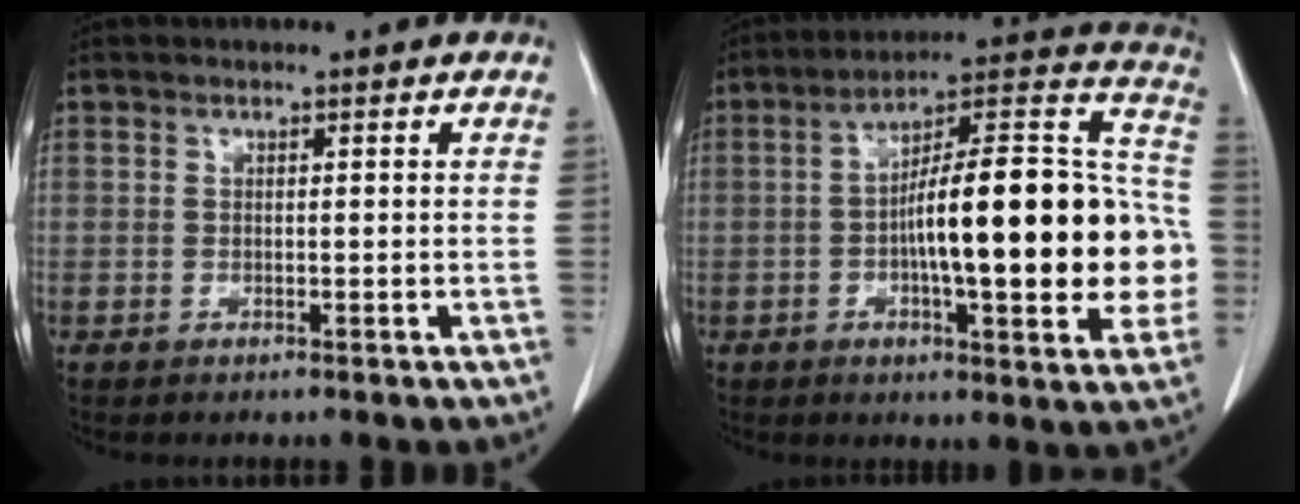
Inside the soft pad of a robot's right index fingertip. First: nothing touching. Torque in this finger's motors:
{"motor_torque": [2.14, 0.00, 1.05, 0.21]}